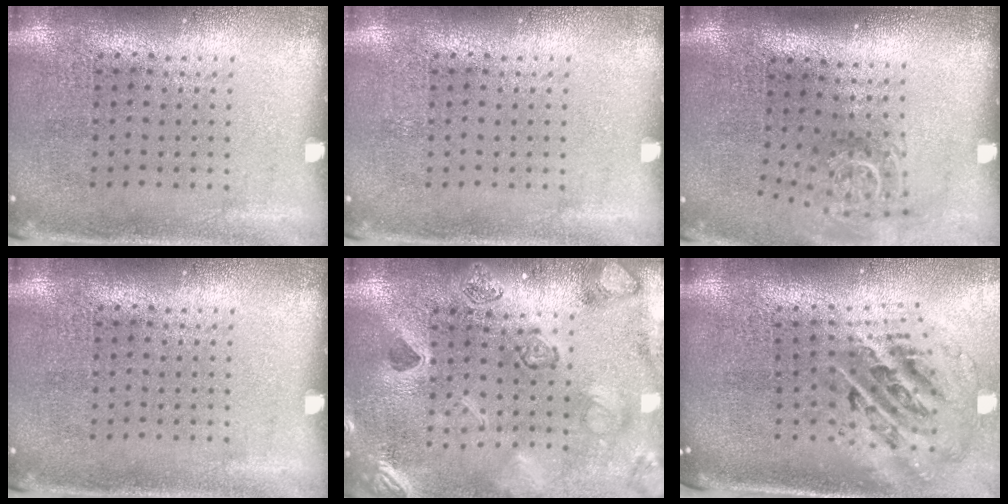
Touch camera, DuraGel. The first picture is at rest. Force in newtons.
{"total": 0.0}
{"total": 1.8, "press": 1.3, "slide": 1.2}
{"total": 0.0}
{"total": 2.4, "press": 2.4, "slide": 0.3}
{"total": 2.8, "press": 1.9, "slide": 2.0}